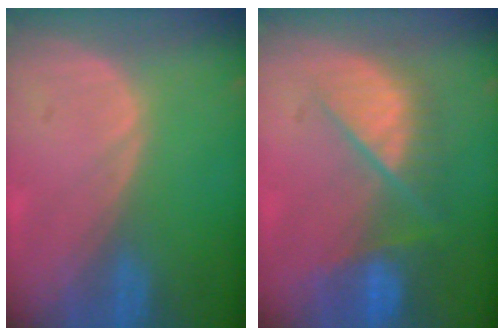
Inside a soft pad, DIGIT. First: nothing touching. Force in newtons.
{"total": 9.7, "press": 8.3, "slide": 5.1}